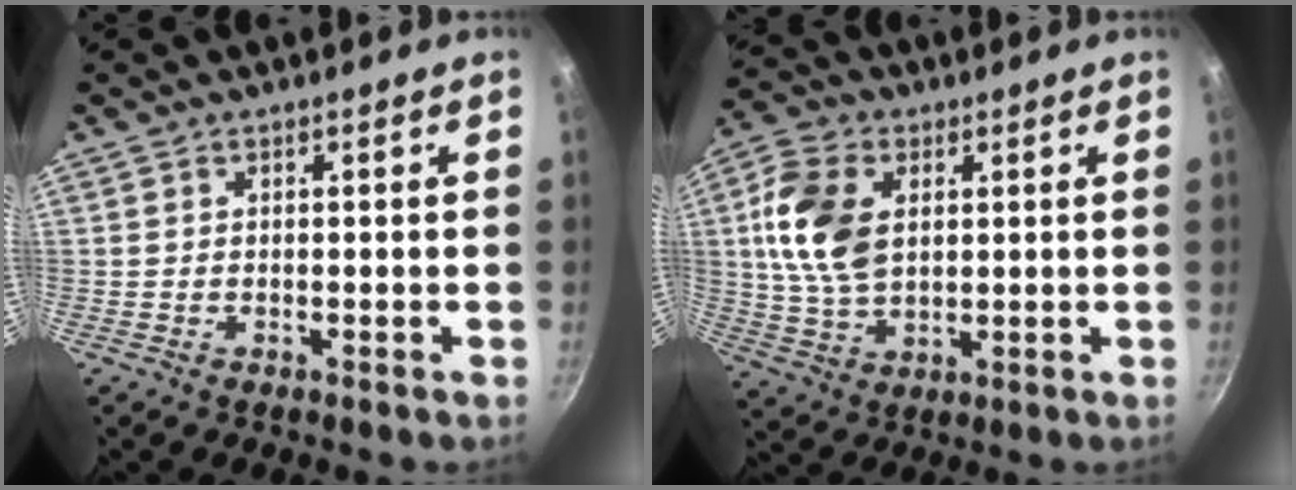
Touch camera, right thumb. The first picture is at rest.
{"total": 12.7, "force": [2.5, 8.4, 9.2], "torque": [-0.162, -0.003, 0.048]}